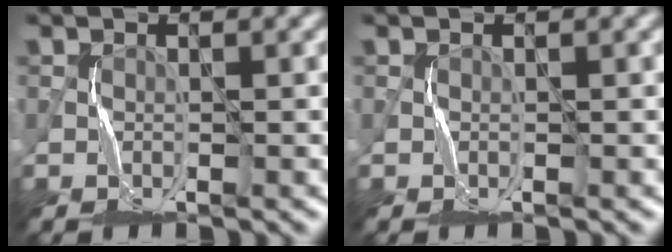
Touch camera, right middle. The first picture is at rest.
{"total": 0.0}